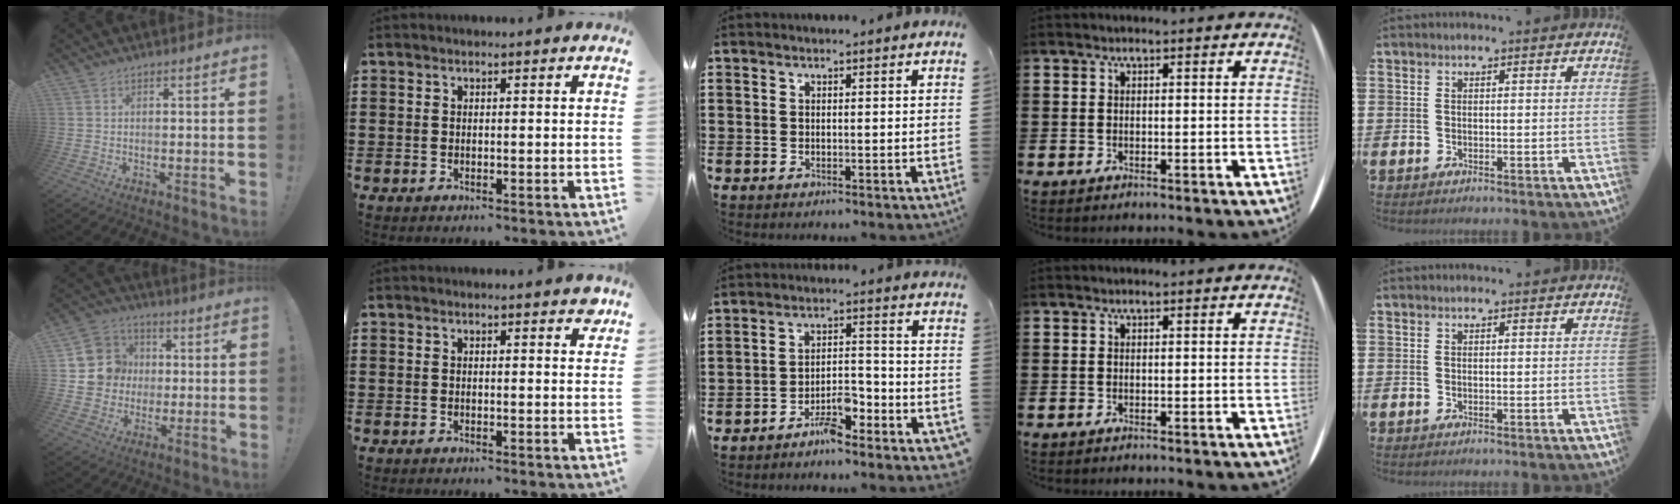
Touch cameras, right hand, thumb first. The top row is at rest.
{"thumb": {"total": 11.9, "force": [0.3, 11.5, 3.1], "torque": [-0.039, 0.010, 0.018]}, "index": {"total": 1.3, "force": [0.9, 0.6, 0.8], "torque": [-0.001, -0.002, 0.012]}, "middle": {"total": 5.7, "force": [-4.4, 1.6, 3.2], "torque": [-0.064, 0.012, -0.086]}}